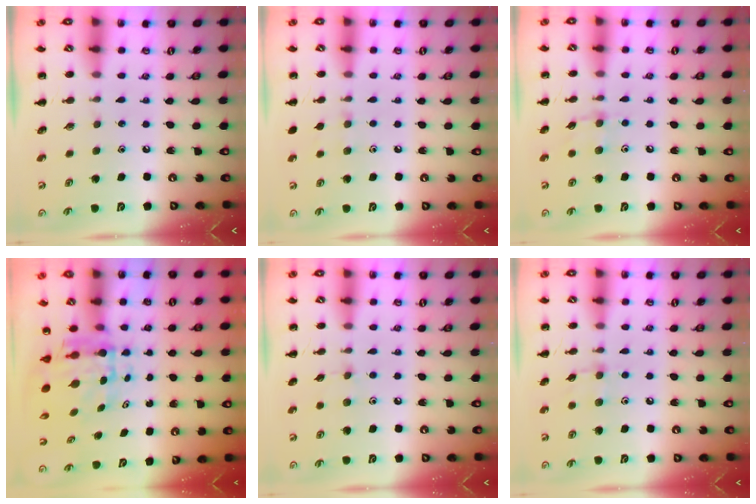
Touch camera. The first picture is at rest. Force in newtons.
{"total": 4.9, "press": 4.6, "slide": 1.7}
{"total": 5.0, "press": 4.9, "slide": 1.2}
{"total": 5.6, "press": 5.4, "slide": 1.5}
{"total": 4.2, "press": 3.8, "slide": 1.7}
{"total": 4.0, "press": 3.7, "slide": 1.4}